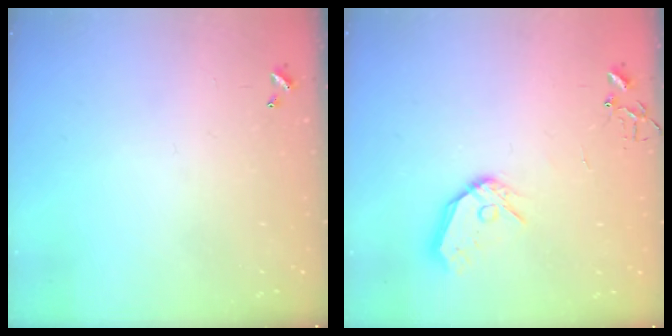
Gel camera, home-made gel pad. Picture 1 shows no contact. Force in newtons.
{"total": 11.3, "press": 11.2, "slide": 1.5}